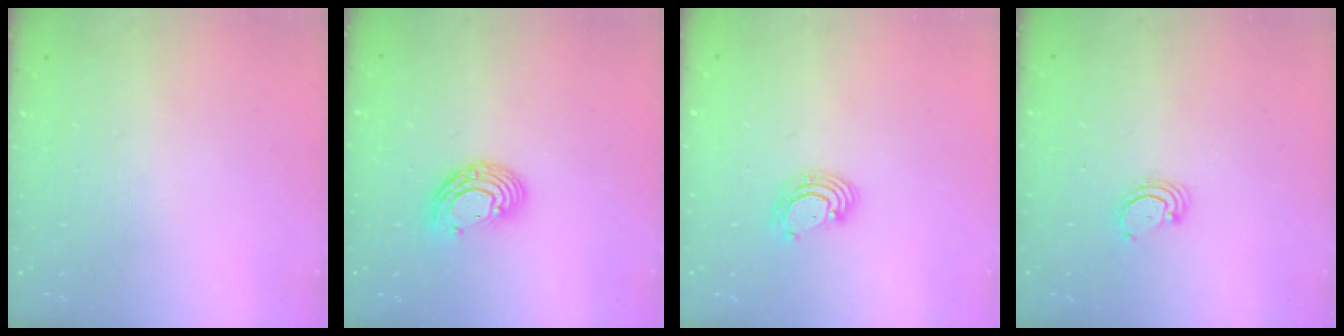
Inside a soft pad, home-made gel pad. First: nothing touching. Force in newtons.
{"total": 9.5, "press": 9.5, "slide": 0.6}
{"total": 3.8, "press": 3.8, "slide": 0.2}
{"total": 2.3, "press": 2.3, "slide": 0.2}